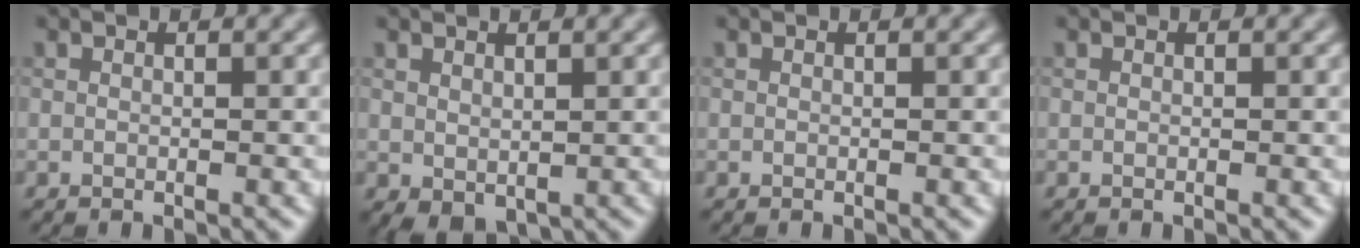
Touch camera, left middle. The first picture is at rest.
{"total": 1.5, "force": [0.4, 1.0, 1.1], "torque": [-0.021, -0.005, 0.015]}
{"total": 0.0}
{"total": 0.0}